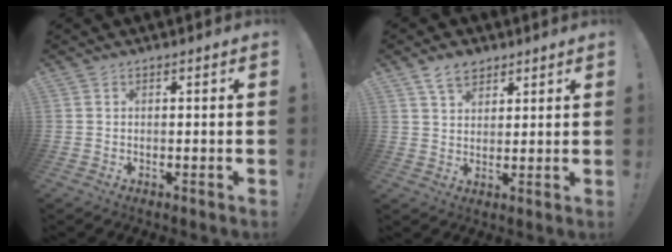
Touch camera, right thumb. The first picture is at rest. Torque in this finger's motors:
{"motor_torque": [-0.56, 0.70, 0.41, 0.20, 0.00]}